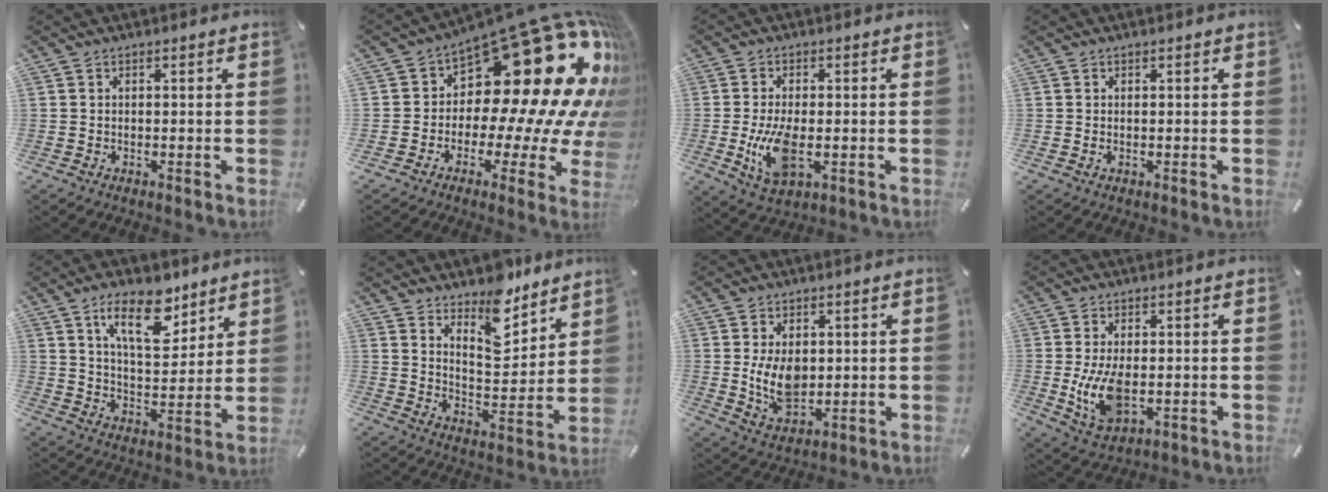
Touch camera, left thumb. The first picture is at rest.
{"total": 28.5, "force": [11.0, 13.1, 22.8], "torque": [-0.319, -0.133, 0.213]}
{"total": 10.0, "force": [-1.4, 5.1, 8.5], "torque": [-0.184, -0.018, -0.023]}
{"total": 0.6, "force": [0.2, 0.1, 0.6], "torque": [-0.011, -0.001, 0.003]}
{"total": 15.0, "force": [9.4, 6.8, 9.6], "torque": [-0.147, -0.041, 0.161]}
{"total": 11.8, "force": [9.5, 5.4, 4.5], "torque": [-0.053, -0.079, 0.170]}
{"total": 9.0, "force": [1.1, 6.1, 6.5], "torque": [-0.133, -0.012, 0.016]}
{"total": 9.5, "force": [-0.7, 5.4, 7.8], "torque": [-0.175, -0.011, -0.014]}